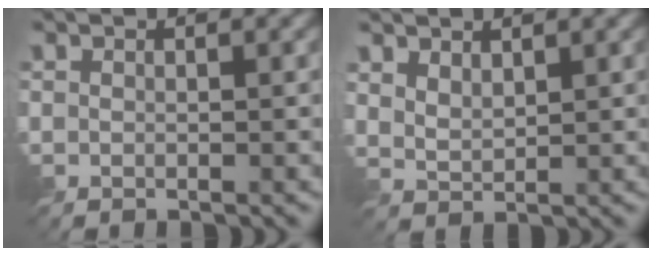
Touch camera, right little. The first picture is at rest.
{"total": 2.1, "force": [1.4, 1.0, 1.2], "torque": [-0.026, 0.001, 0.031]}